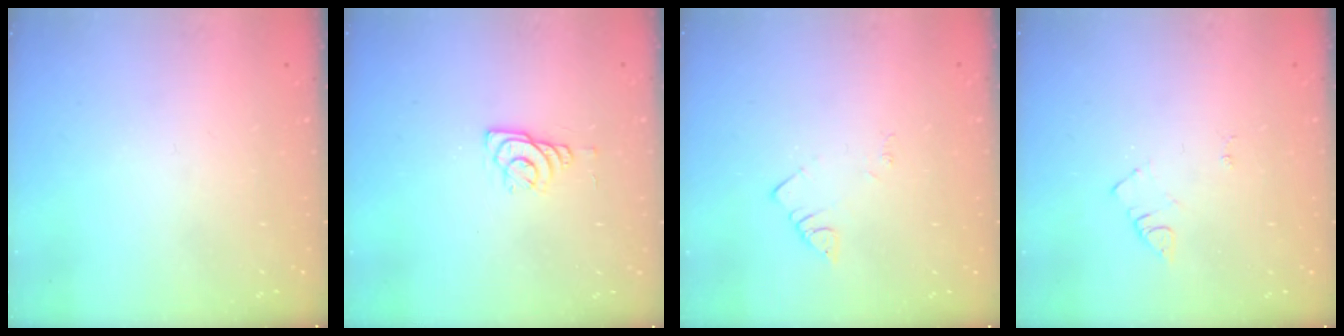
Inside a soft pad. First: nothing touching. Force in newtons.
{"total": 6.0, "press": 6.0, "slide": 0.5}
{"total": 2.2, "press": 2.2, "slide": 0.4}
{"total": 3.6, "press": 3.6, "slide": 0.5}